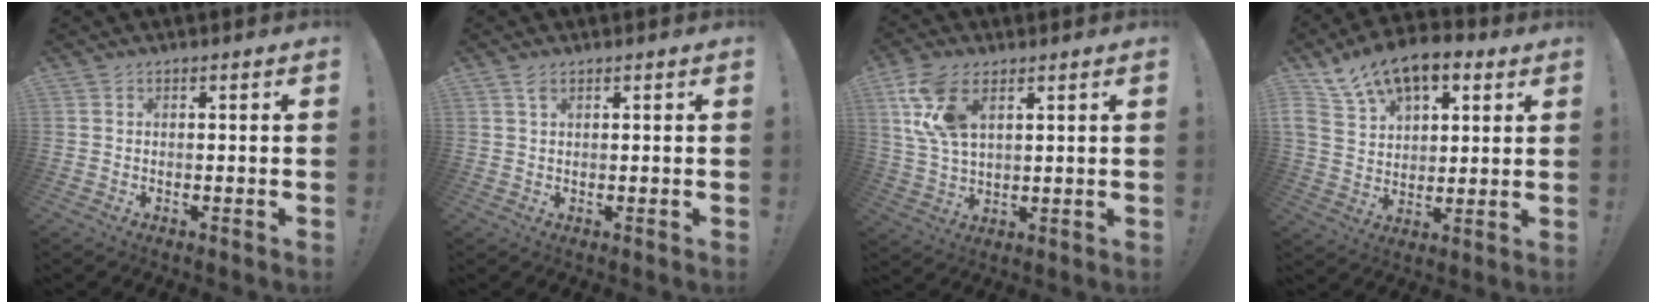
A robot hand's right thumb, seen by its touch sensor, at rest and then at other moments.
{"total": 1.8, "force": [1.1, 0.9, 1.1], "torque": [-0.016, -0.003, 0.019]}
{"total": 12.5, "force": [5.6, 6.8, 8.9], "torque": [-0.182, -0.011, 0.105]}
{"total": 14.8, "force": [9.2, 8.6, 7.9], "torque": [-0.136, -0.049, 0.173]}